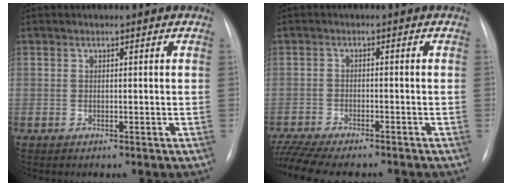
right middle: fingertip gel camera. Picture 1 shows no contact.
{"total": 11.2, "force": [-9.9, 2.1, 4.9], "torque": [-0.086, -0.006, -0.151]}